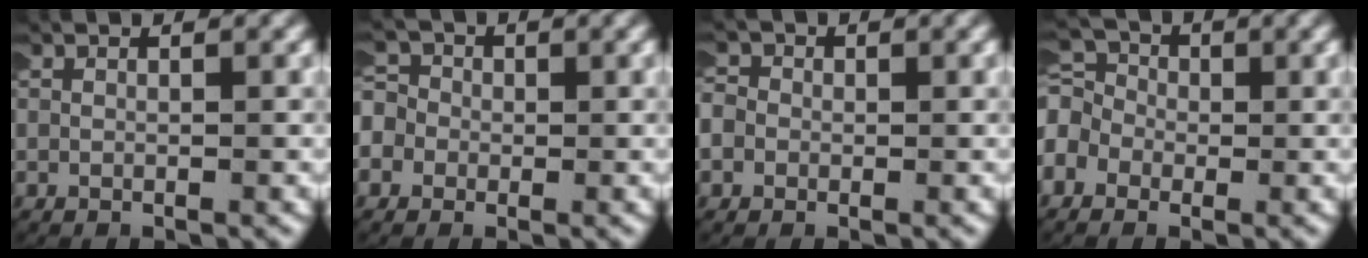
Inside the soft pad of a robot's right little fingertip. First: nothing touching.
{"total": 5.6, "force": [0.2, 5.2, 2.1], "torque": [-0.060, 0.006, -0.014]}
{"total": 3.6, "force": [0.1, 3.3, 1.3], "torque": [-0.038, 0.005, -0.010]}
{"total": 6.5, "force": [0.0, 5.9, 2.7], "torque": [-0.065, 0.005, -0.018]}